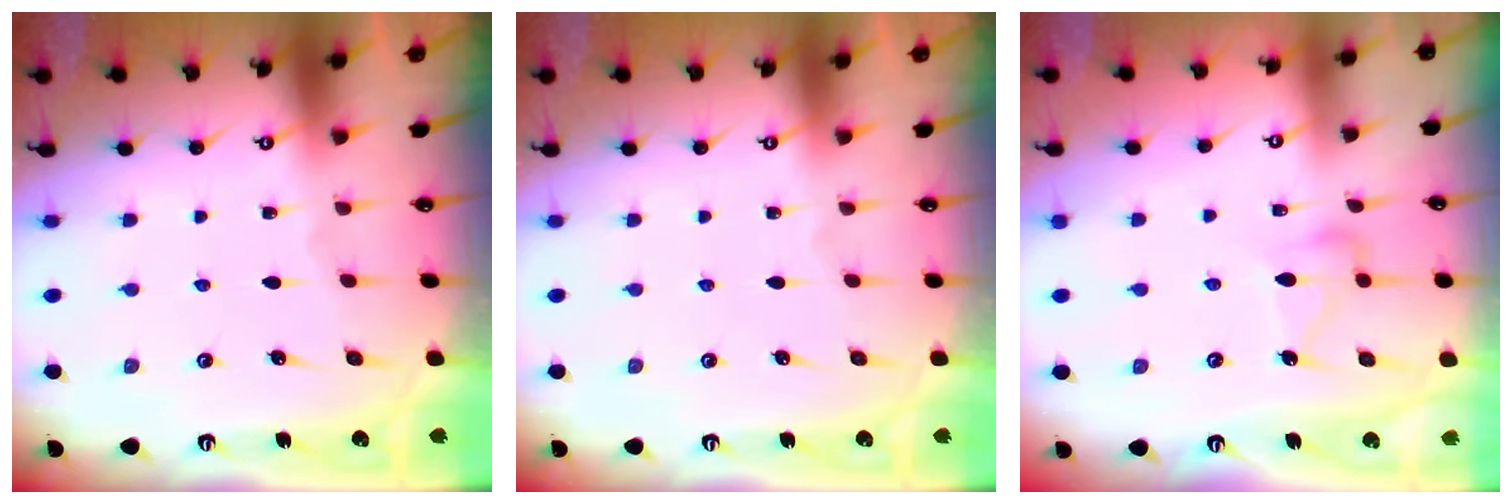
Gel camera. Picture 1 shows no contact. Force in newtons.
{"total": 0.0}
{"total": 7.0, "press": 7.0, "slide": 0.5}